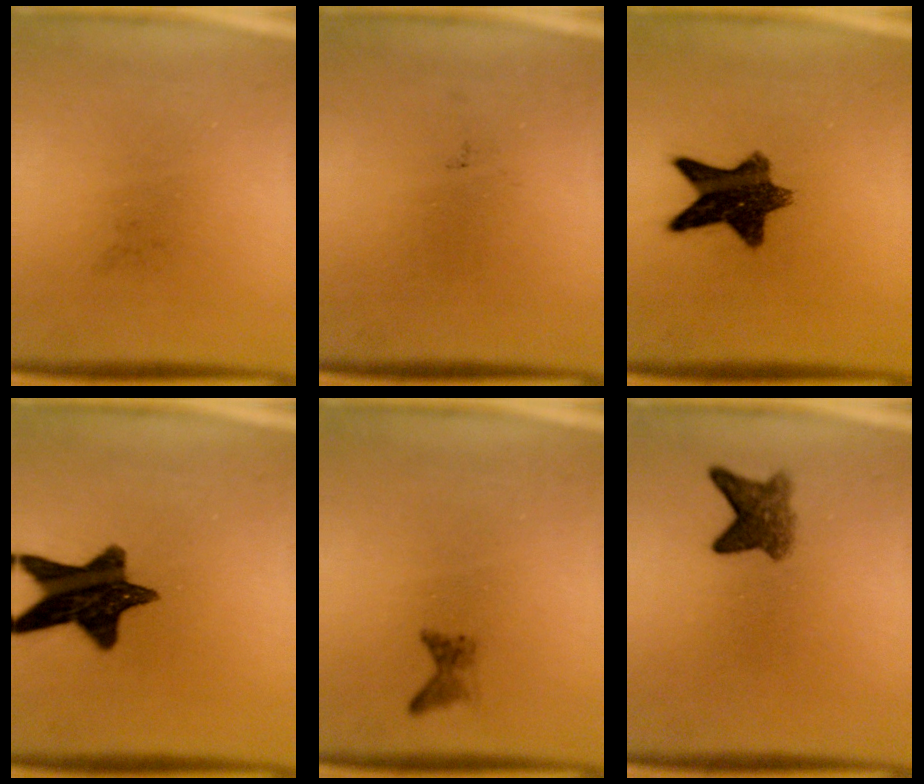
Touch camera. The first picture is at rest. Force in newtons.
{"total": 0.0}
{"total": 10.6}
{"total": 13.5}
{"total": 1.2}
{"total": 4.1}